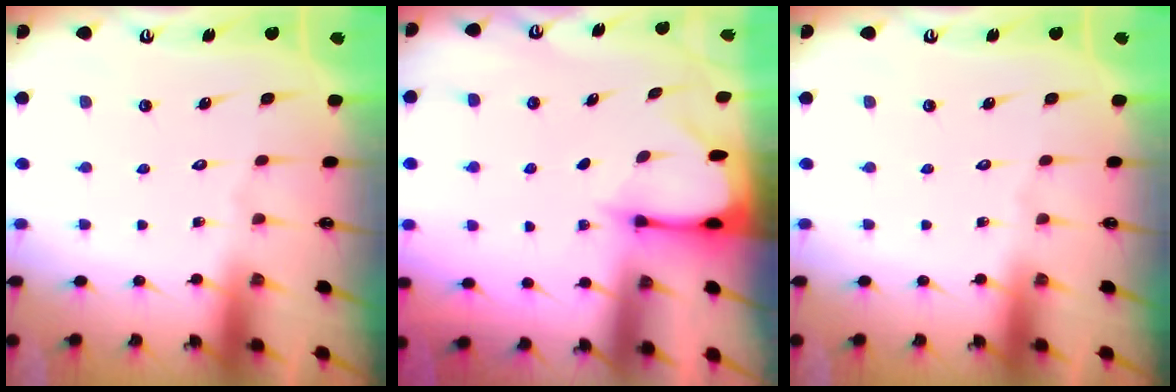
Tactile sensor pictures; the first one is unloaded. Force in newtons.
{"total": 2.6, "press": 2.6, "slide": 0.3}
{"total": 0.0}